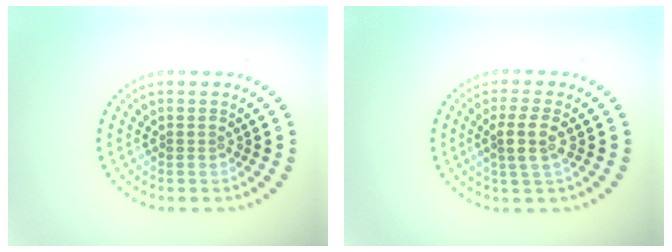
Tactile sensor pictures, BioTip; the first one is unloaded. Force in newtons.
{"total": 2.5, "press": 2.0, "slide": 1.4}